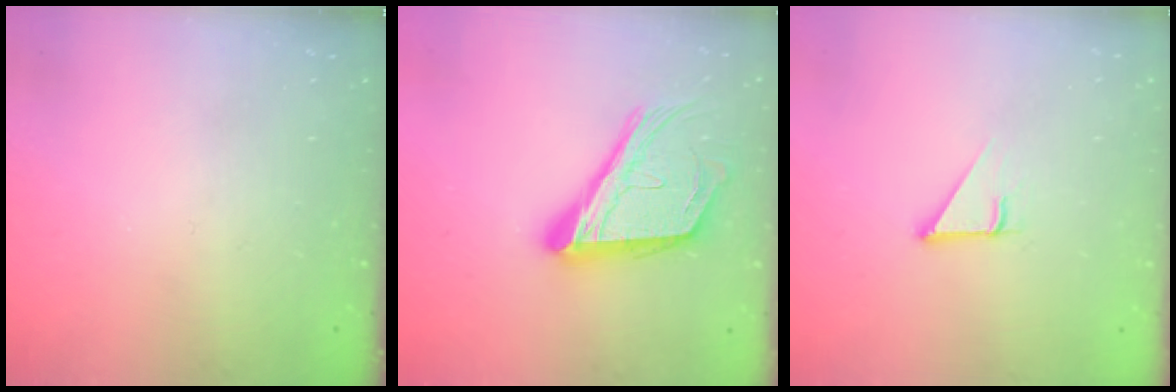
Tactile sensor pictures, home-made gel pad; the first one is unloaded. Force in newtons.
{"total": 19.7, "press": 19.6, "slide": 2.3}
{"total": 3.0, "press": 3.0, "slide": 0.2}